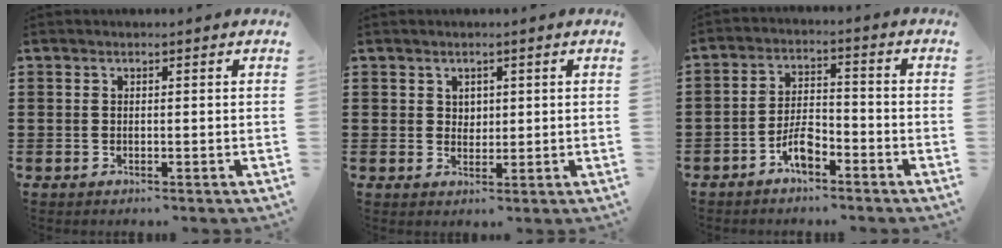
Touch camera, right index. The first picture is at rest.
{"total": 1.8, "force": [1.0, 1.5, 0.4], "torque": [-0.012, 0.008, 0.018]}
{"total": 5.1, "force": [-3.2, 2.0, 3.4], "torque": [-0.079, 0.005, -0.066]}